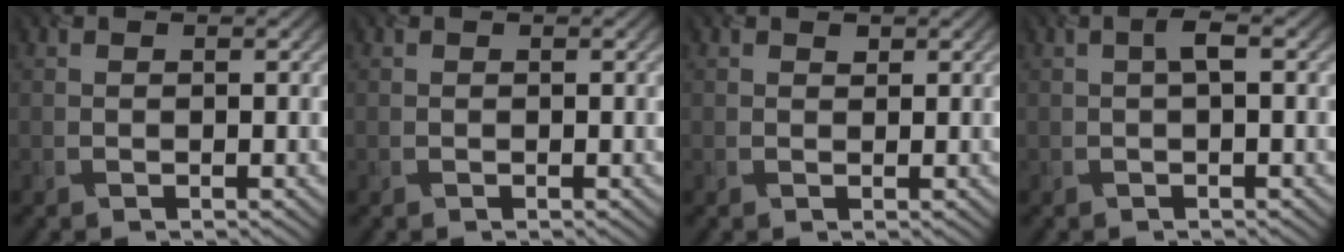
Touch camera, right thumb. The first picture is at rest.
{"total": 0.0}
{"total": 0.6, "force": [0.4, 0.3, -0.4], "torque": [0.004, -0.004, 0.008]}
{"total": 1.2, "force": [0.0, 0.1, 1.2], "torque": [-0.024, 0.004, -0.002]}